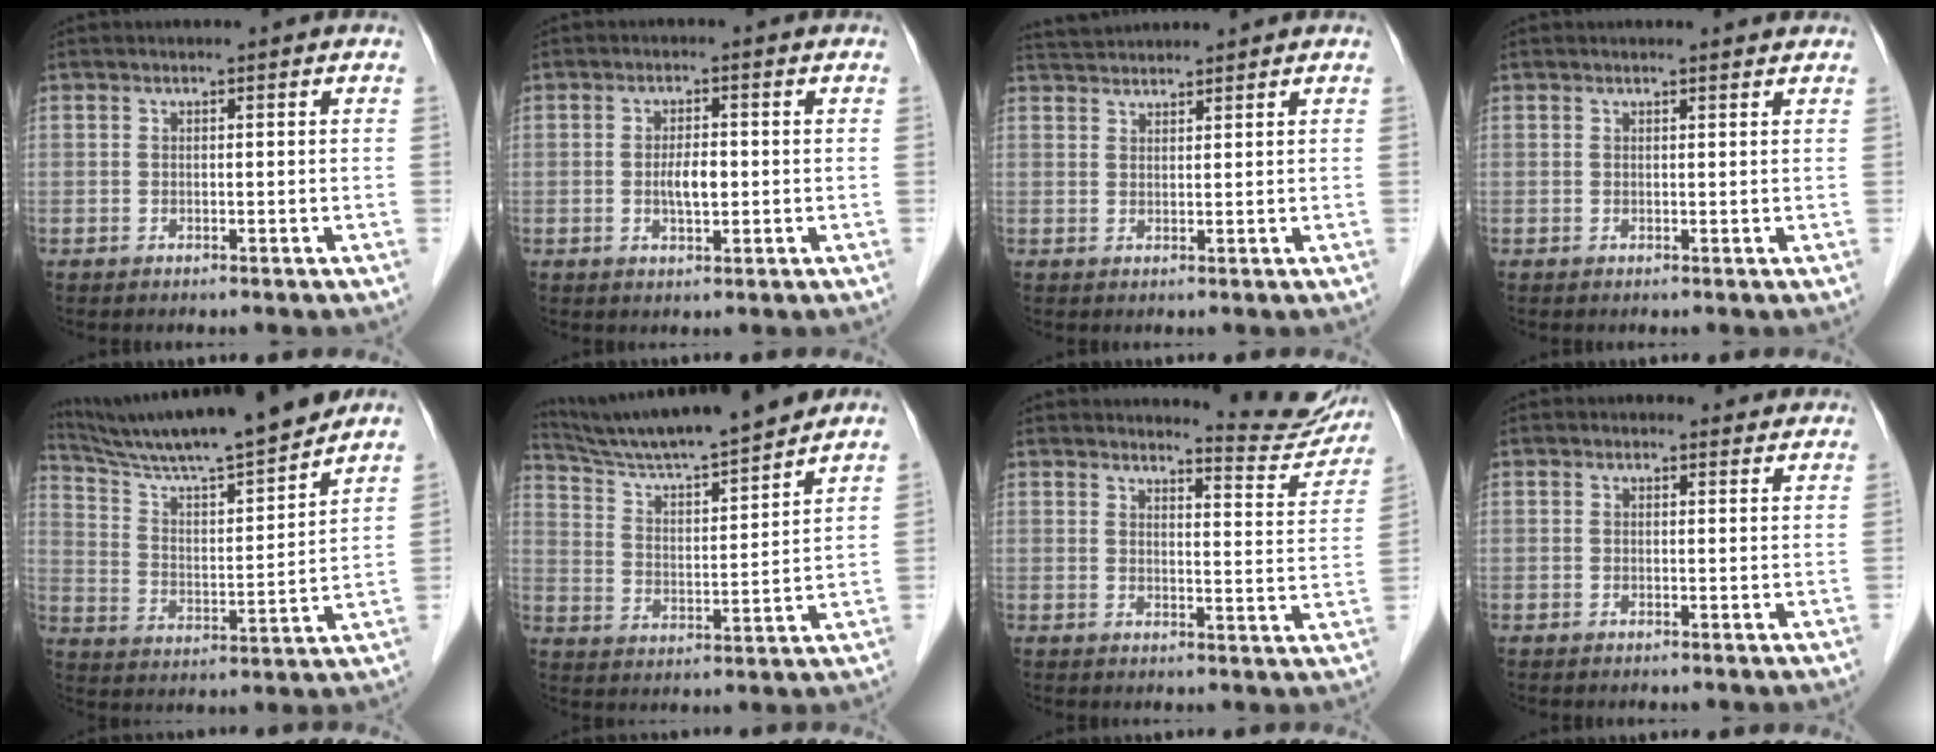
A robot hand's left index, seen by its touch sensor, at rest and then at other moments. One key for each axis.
{"total": 3.3, "fx": -0.5, "fy": 1.1, "fz": 3.0, "tx": -0.057, "ty": -0.002, "tz": -0.006}
{"total": 4.8, "fx": 4.7, "fy": -0.3, "fz": 0.9, "tx": -0.021, "ty": 0.032, "tz": 0.089}
{"total": 1.6, "fx": 1.6, "fy": 0.2, "fz": 0.2, "tx": -0.010, "ty": 0.000, "tz": 0.016}
{"total": 17.5, "fx": 15.7, "fy": -0.2, "fz": 7.7, "tx": -0.137, "ty": -0.001, "tz": 0.260}
{"total": 15.4, "fx": 14.2, "fy": -0.4, "fz": 5.9, "tx": -0.111, "ty": 0.003, "tz": 0.235}
{"total": 8.4, "fx": 8.4, "fy": 0.5, "fz": 0.6, "tx": 0.001, "ty": -0.045, "tz": 0.089}
{"total": 1.4, "fx": 1.0, "fy": 1.0, "fz": 0.1, "tx": 0.000, "ty": 0.003, "tz": 0.005}